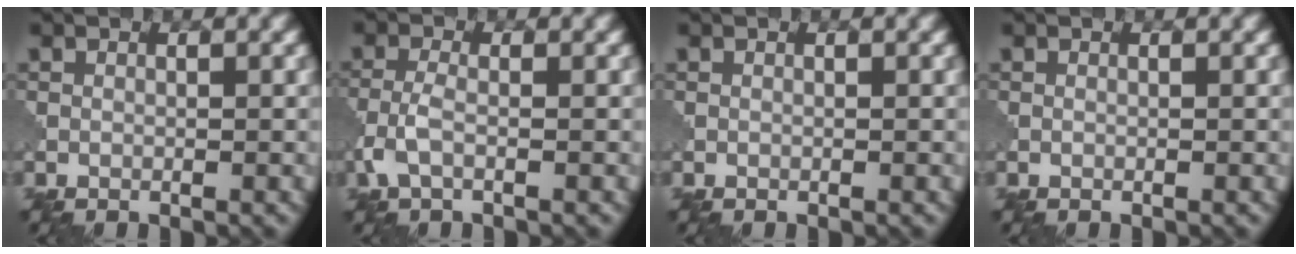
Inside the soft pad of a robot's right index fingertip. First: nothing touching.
{"total": 2.7, "force": [-1.0, 1.1, 2.2], "torque": [-0.059, 0.002, -0.029]}
{"total": 0.0}
{"total": 0.0}